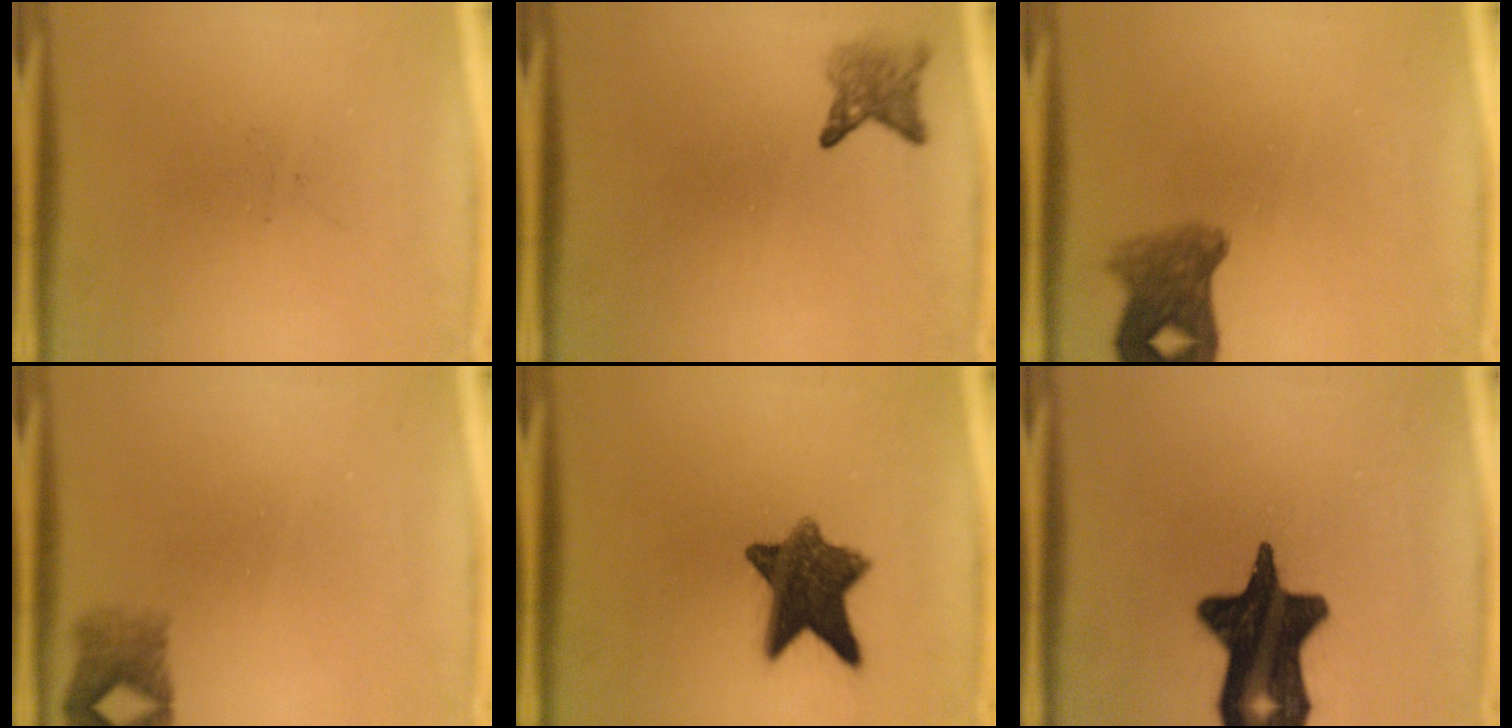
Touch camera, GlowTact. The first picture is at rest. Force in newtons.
{"total": 2.7}
{"total": 5.0}
{"total": 2.4}
{"total": 10.4}
{"total": 18.6}